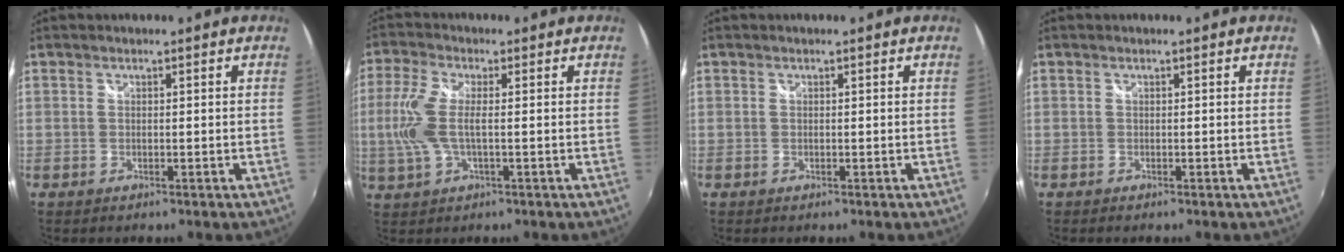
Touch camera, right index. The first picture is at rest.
{"total": 8.3, "force": [-0.2, 2.8, 7.8], "torque": [-0.176, 0.001, -0.001]}
{"total": 0.0}
{"total": 0.0}